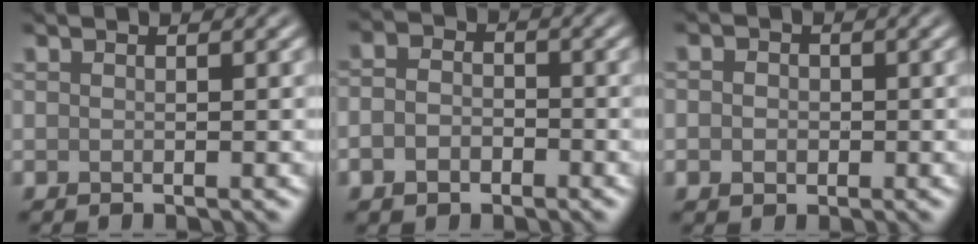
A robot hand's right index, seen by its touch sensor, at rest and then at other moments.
{"total": 3.1, "force": [-1.1, 2.3, 1.7], "torque": [-0.029, -0.001, -0.028]}
{"total": 2.2, "force": [0.1, 1.9, 1.1], "torque": [-0.004, 0.008, -0.013]}